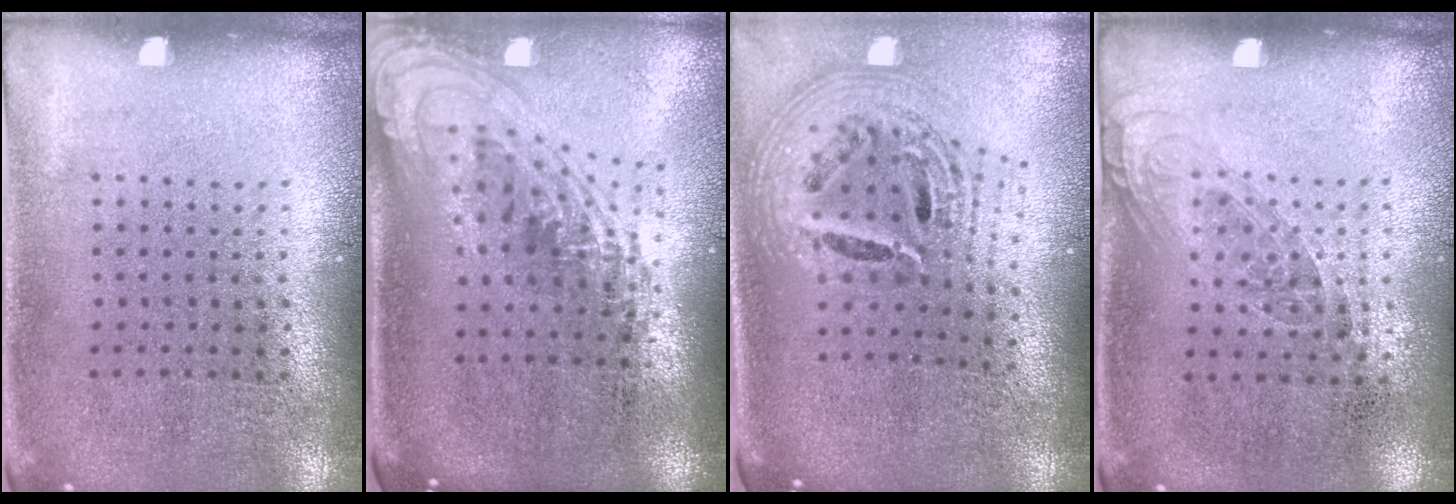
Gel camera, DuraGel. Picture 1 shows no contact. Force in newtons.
{"total": 2.3, "press": 1.7, "slide": 1.6}
{"total": 2.7, "press": 1.8, "slide": 2.0}
{"total": 1.1, "press": 0.8, "slide": 0.7}